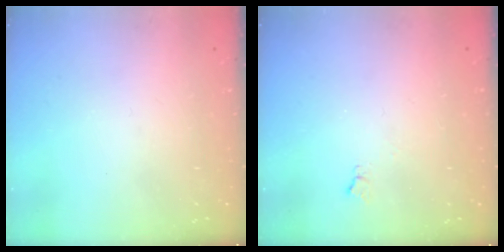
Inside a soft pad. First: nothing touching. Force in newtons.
{"total": 2.8, "press": 2.8, "slide": 0.6}